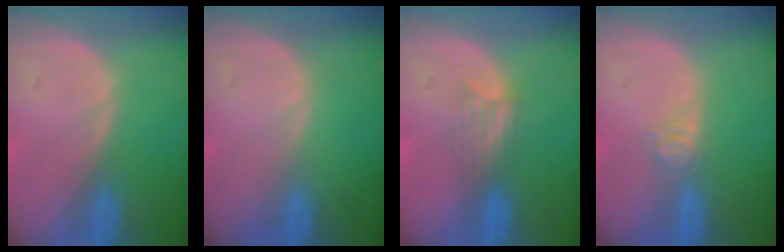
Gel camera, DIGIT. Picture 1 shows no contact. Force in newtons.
{"total": 0.0}
{"total": 3.3, "press": 2.9, "slide": 1.6}
{"total": 2.7, "press": 2.2, "slide": 1.5}